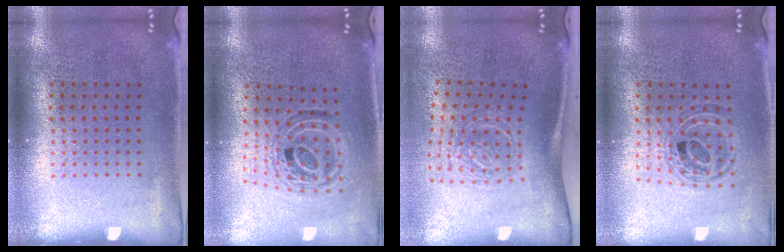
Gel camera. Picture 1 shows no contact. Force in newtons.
{"total": 1.1, "press": 1.0, "slide": 0.4}
{"total": 1.9, "press": 1.3, "slide": 1.4}
{"total": 0.8, "press": 0.8, "slide": 0.1}